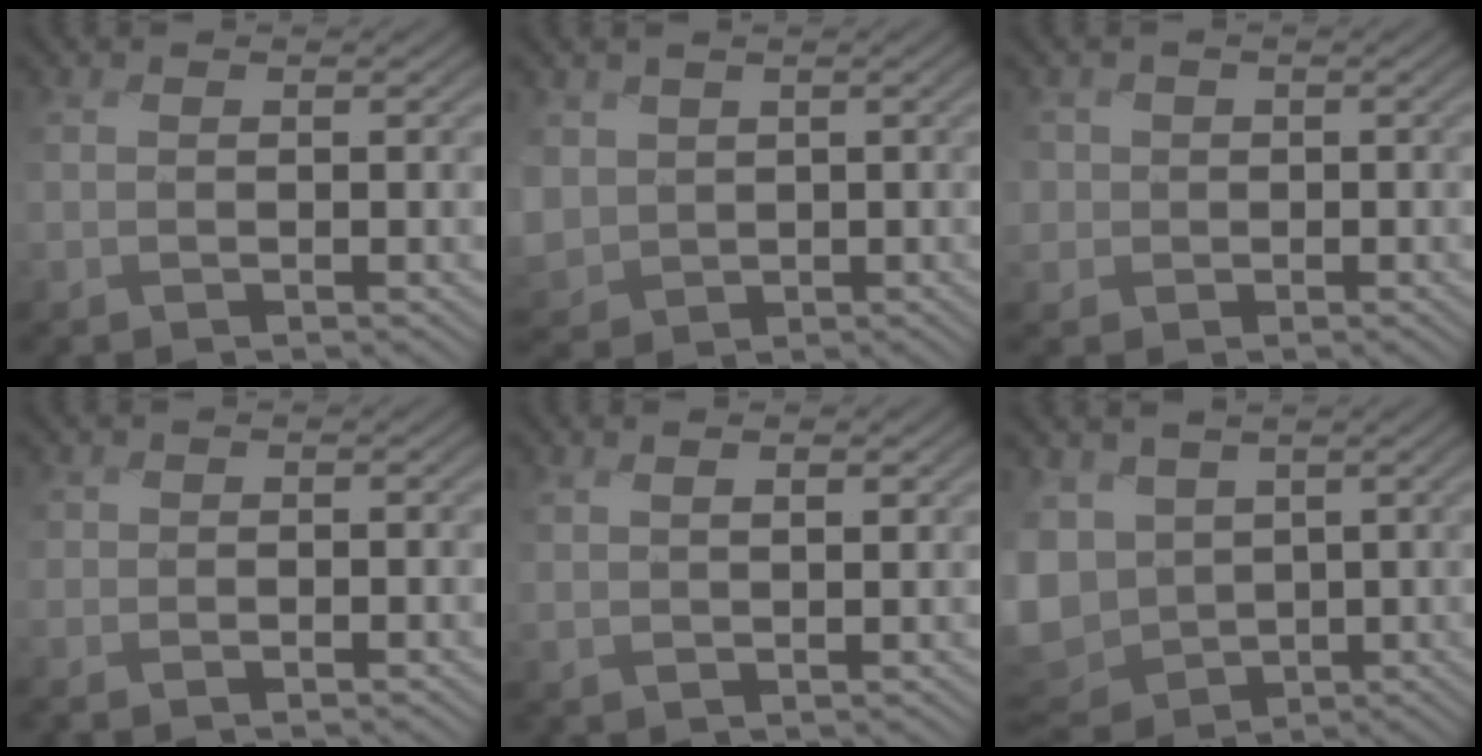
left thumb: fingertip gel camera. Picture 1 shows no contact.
{"total": 5.4, "force": [-0.2, 4.9, 2.4], "torque": [-0.101, -0.015, -0.016]}
{"total": 2.6, "force": [-0.4, 2.5, -0.4], "torque": [0.001, -0.007, -0.018]}
{"total": 0.9, "force": [-0.6, 0.6, -0.4], "torque": [0.013, -0.005, -0.016]}
{"total": 1.9, "force": [1.1, 0.4, 1.4], "torque": [-0.025, 0.000, 0.022]}
{"total": 10.5, "force": [-0.8, 7.9, 6.9], "torque": [-0.207, -0.024, -0.021]}